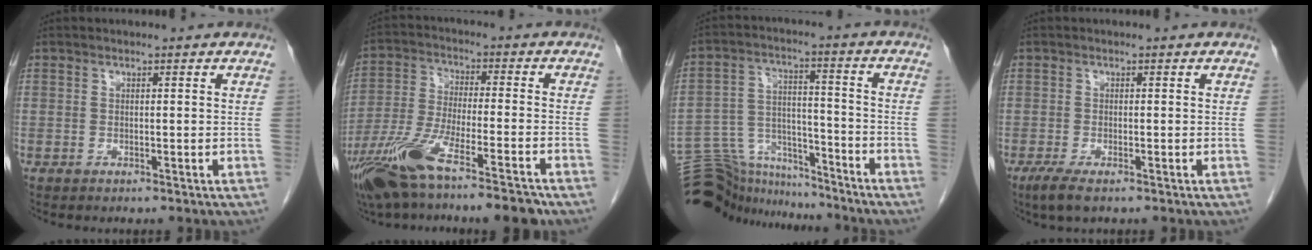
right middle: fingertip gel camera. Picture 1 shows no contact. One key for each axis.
{"total": 14.9, "fx": -10.6, "fy": 1.6, "fz": 10.4, "tx": -0.202, "ty": -0.035, "tz": -0.192}
{"total": 12.9, "fx": -12.6, "fy": 2.7, "fz": 0.0, "tx": -0.009, "ty": 0.051, "tz": -0.211}
{"total": 3.1, "fx": -2.0, "fy": 0.7, "fz": 2.3, "tx": -0.052, "ty": -0.009, "tz": -0.036}